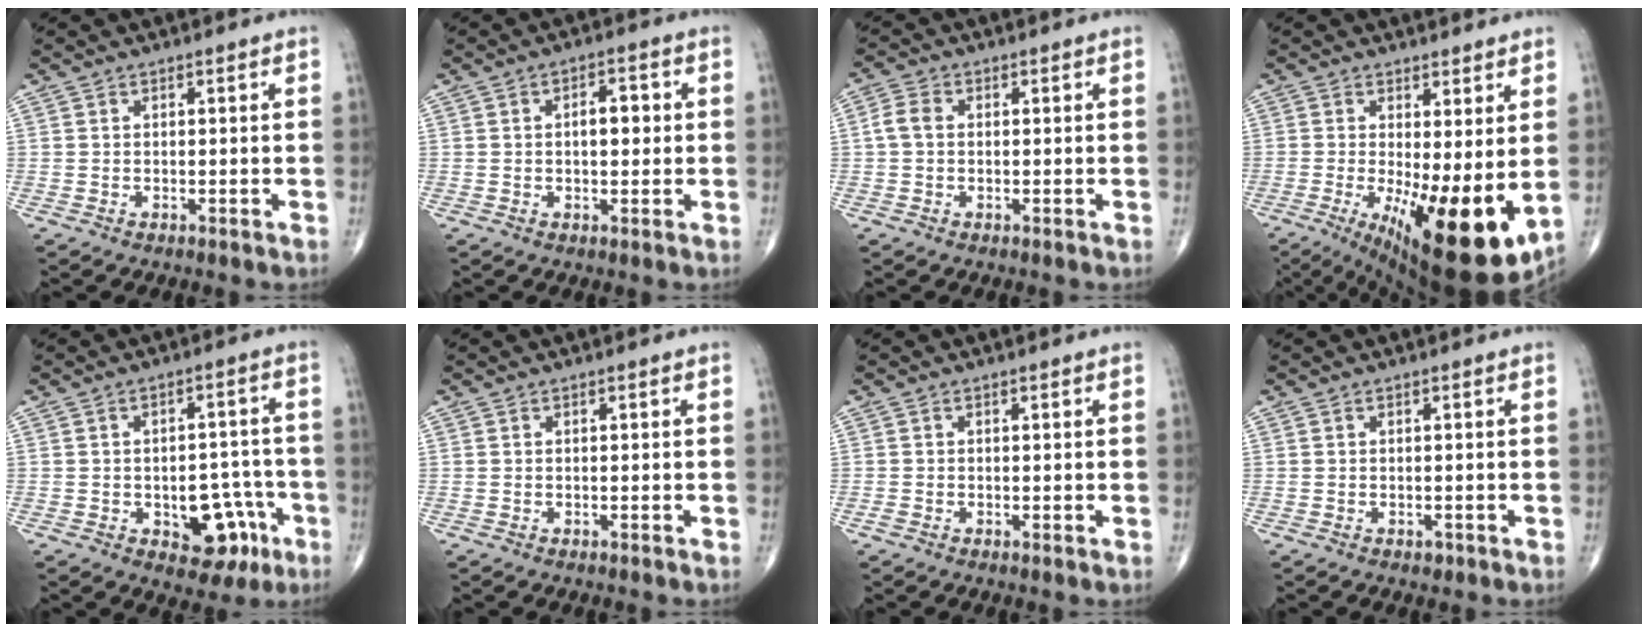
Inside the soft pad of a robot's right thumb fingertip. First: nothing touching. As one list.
[{"total": 4.7, "force": [0.4, 2.5, 3.9], "torque": [-0.050, 0.007, 0.003]}, {"total": 3.3, "force": [0.1, 2.4, 2.3], "torque": [-0.050, 0.010, -0.003]}, {"total": 16.5, "force": [-2.3, 5.3, 15.4], "torque": [-0.218, -0.032, -0.014]}, {"total": 10.4, "force": [-4.0, 6.4, 7.2], "torque": [-0.052, 0.035, -0.043]}, {"total": 0.0}, {"total": 0.9, "force": [-0.3, 0.4, 0.7], "torque": [-0.013, -0.003, -0.009]}, {"total": 0.8, "force": [-0.4, 0.5, 0.5], "torque": [-0.002, 0.000, -0.004]}]